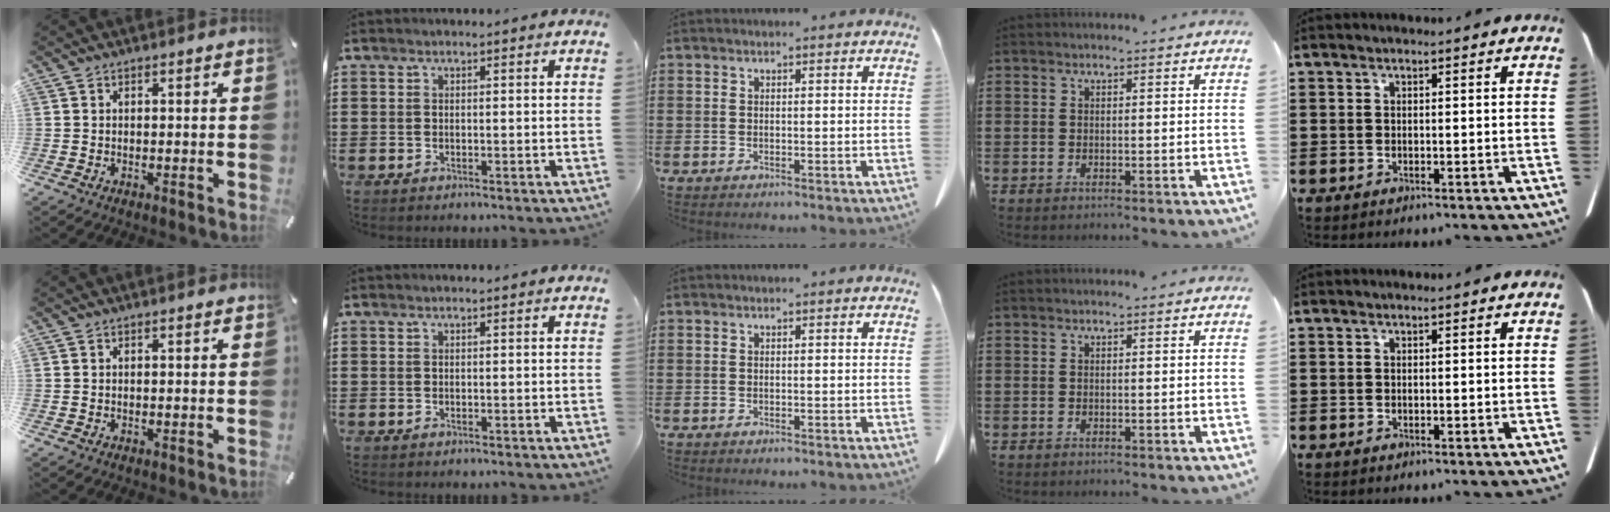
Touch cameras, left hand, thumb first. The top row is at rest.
{}